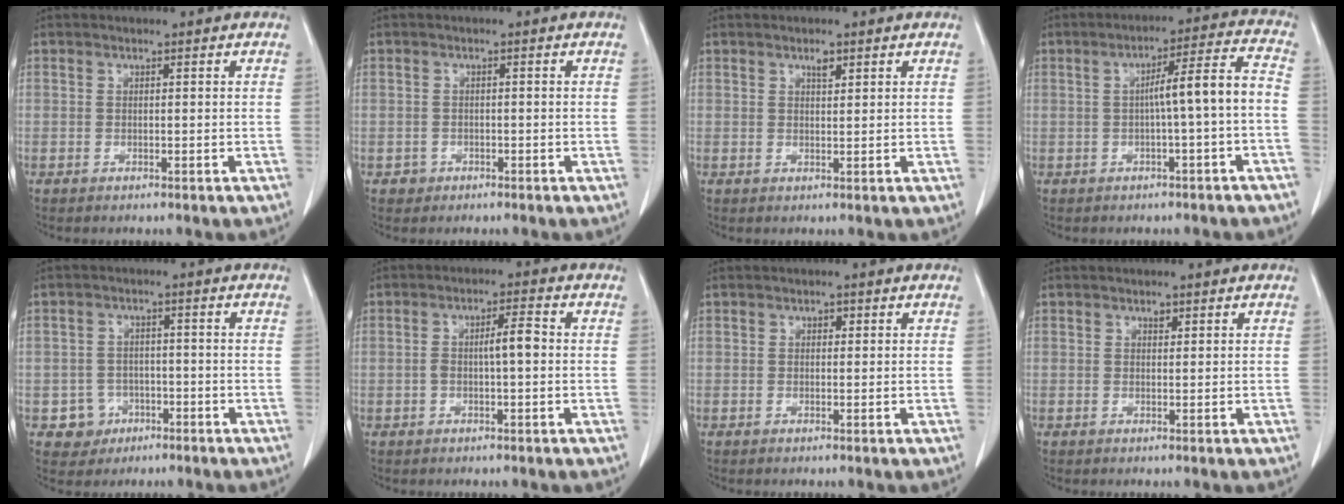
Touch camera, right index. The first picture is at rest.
{"total": 1.5, "force": [-0.8, 1.3, -0.1], "torque": [0.002, 0.007, -0.013]}
{"total": 1.5, "force": [1.0, 0.5, 1.0], "torque": [-0.016, -0.002, 0.016]}
{"total": 7.4, "force": [-1.2, -0.2, 7.3], "torque": [-0.110, 0.024, -0.015]}
{"total": 4.5, "force": [-1.9, 4.1, 0.2], "torque": [0.005, 0.015, -0.025]}
{"total": 4.3, "force": [-0.1, 0.8, 4.2], "torque": [-0.078, 0.015, -0.001]}
{"total": 0.8, "force": [0.3, 0.6, 0.5], "torque": [-0.005, 0.001, 0.003]}
{"total": 0.8, "force": [0.5, 0.5, 0.4], "torque": [-0.006, -0.004, 0.008]}